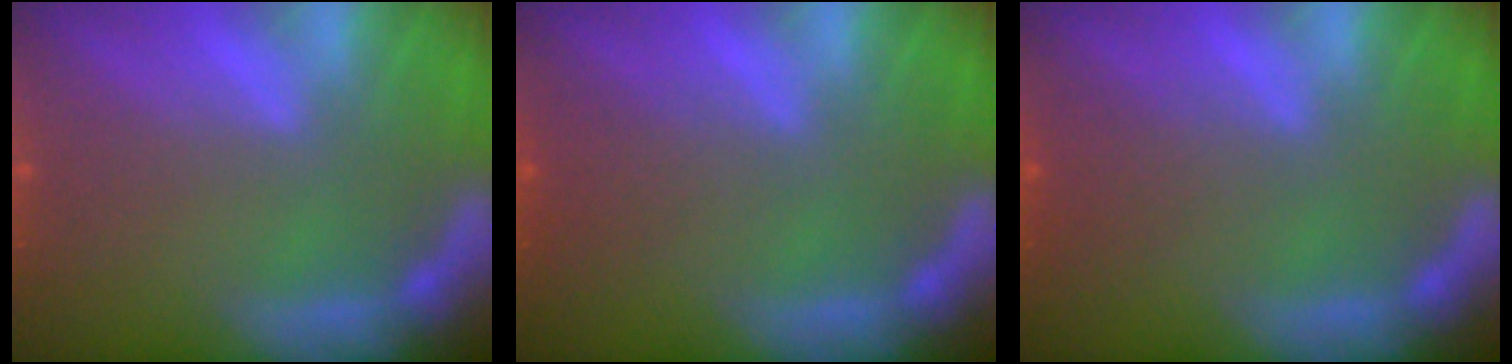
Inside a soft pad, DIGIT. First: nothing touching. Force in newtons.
{"total": 1.9}
{"total": 1.9}